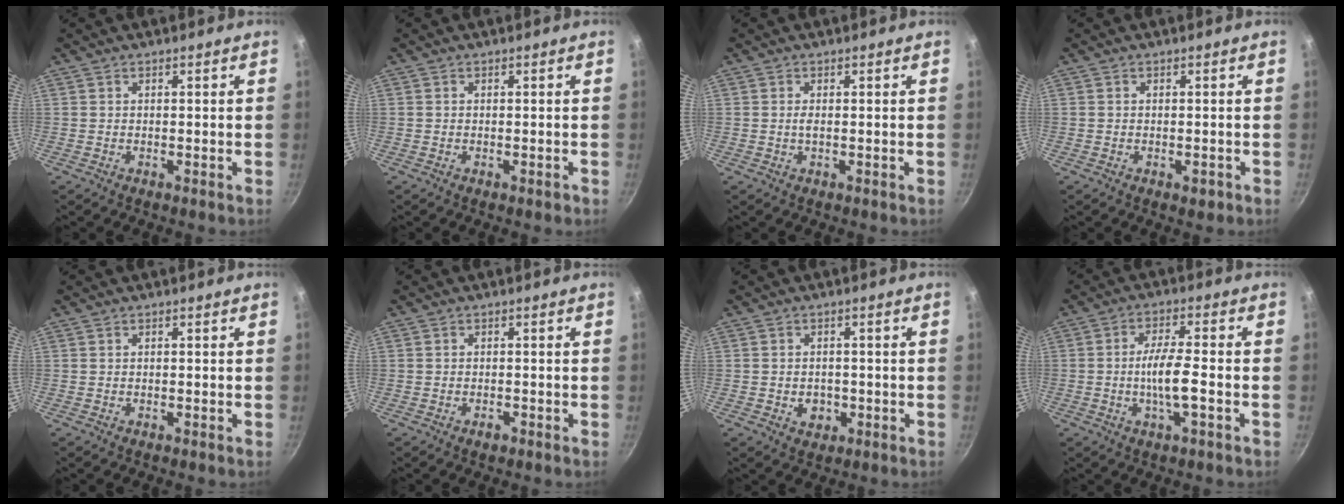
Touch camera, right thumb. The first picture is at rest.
{"total": 0.8, "force": [-0.3, 0.6, 0.5], "torque": [-0.004, 0.003, -0.005]}
{"total": 1.0, "force": [0.0, 0.3, 0.9], "torque": [-0.019, 0.000, 0.000]}
{"total": 1.8, "force": [-0.7, 1.1, 1.1], "torque": [-0.010, 0.005, -0.009]}
{"total": 0.0}
{"total": 1.4, "force": [-0.8, 0.8, 0.7], "torque": [-0.010, 0.007, -0.013]}
{"total": 3.7, "force": [-1.0, 3.0, 1.9], "torque": [-0.019, 0.008, -0.008]}
{"total": 7.4, "force": [-1.9, 1.6, 7.0], "torque": [-0.133, 0.016, -0.038]}